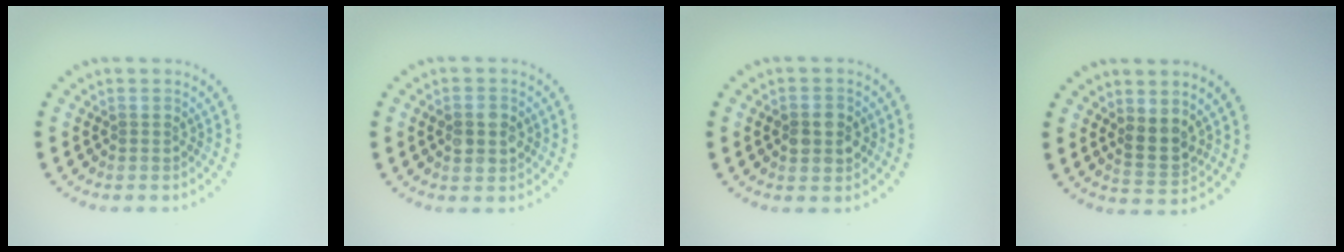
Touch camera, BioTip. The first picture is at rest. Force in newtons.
{"total": 2.9, "press": 2.9, "slide": 0.2}
{"total": 2.6, "press": 2.5, "slide": 0.2}
{"total": 2.6, "press": 2.3, "slide": 1.1}